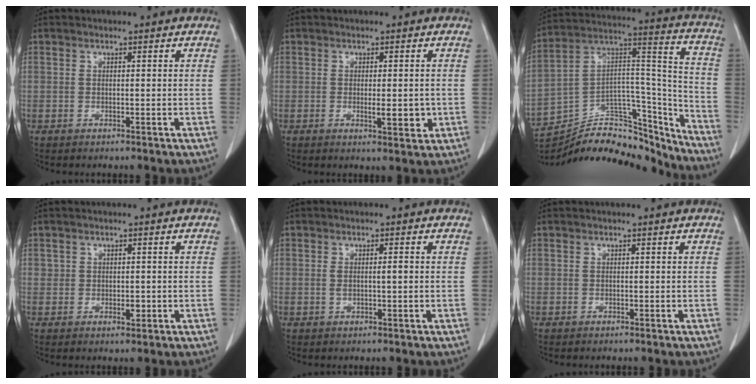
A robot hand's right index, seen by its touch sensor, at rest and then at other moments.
{"total": 3.3, "force": [-0.5, 0.9, 3.1], "torque": [-0.045, -0.005, -0.004]}
{"total": 28.5, "force": [-25.6, 8.3, 9.5], "torque": [-0.156, 0.035, -0.388]}
{"total": 1.7, "force": [-0.1, 1.3, 1.0], "torque": [-0.013, -0.001, 0.001]}
{"total": 2.1, "force": [0.1, 0.5, 2.1], "torque": [-0.041, 0.004, 0.005]}
{"total": 0.0}